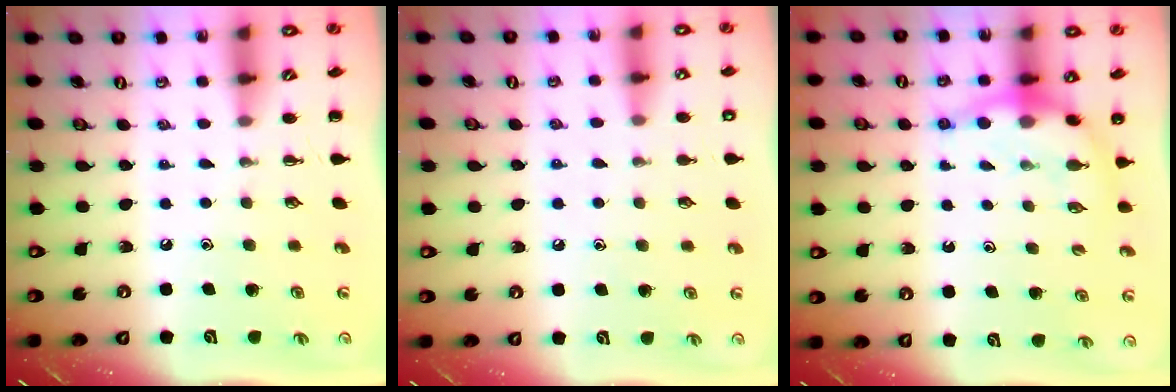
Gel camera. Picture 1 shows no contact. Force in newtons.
{"total": 7.2, "press": 6.8, "slide": 2.1}
{"total": 7.1, "press": 7.1, "slide": 0.7}